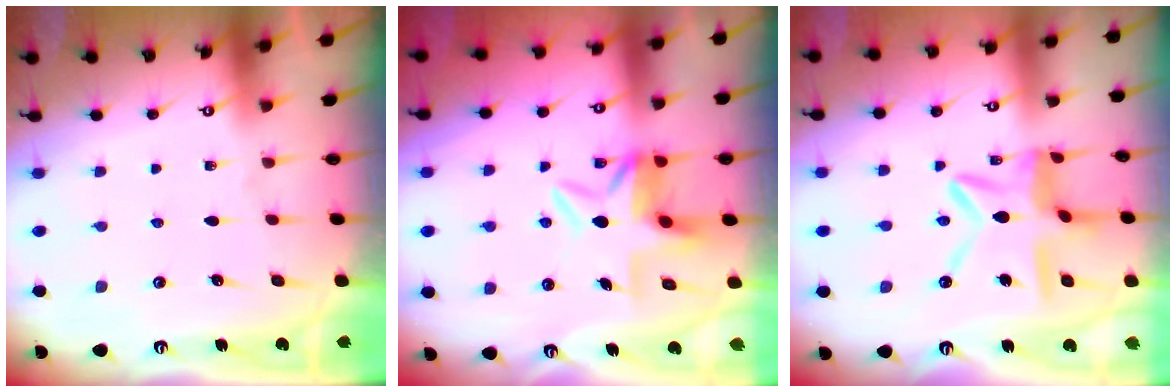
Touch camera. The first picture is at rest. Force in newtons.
{"total": 6.2, "press": 5.8, "slide": 2.2}
{"total": 12.2, "press": 12.2, "slide": 1.2}